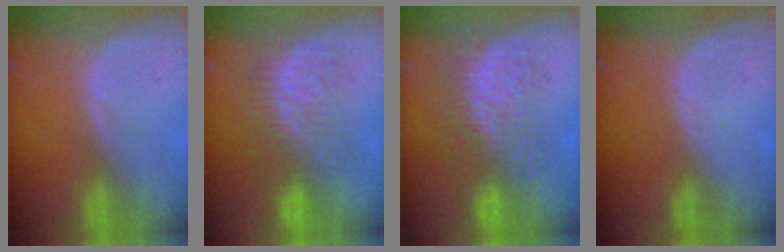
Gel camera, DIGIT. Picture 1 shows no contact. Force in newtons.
{"total": 8.9, "press": 8.6, "slide": 2.0}
{"total": 9.0, "press": 8.6, "slide": 2.5}
{"total": 0.0}